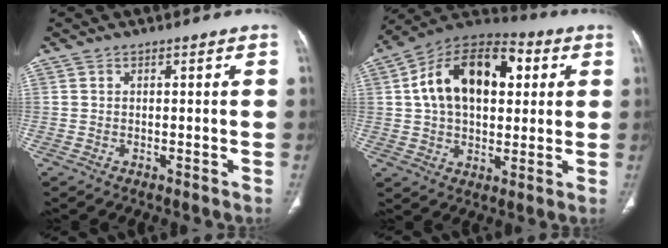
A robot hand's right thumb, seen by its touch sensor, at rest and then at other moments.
{"total": 20.3, "force": [4.7, 12.5, 15.3], "torque": [-0.224, 0.017, 0.069]}